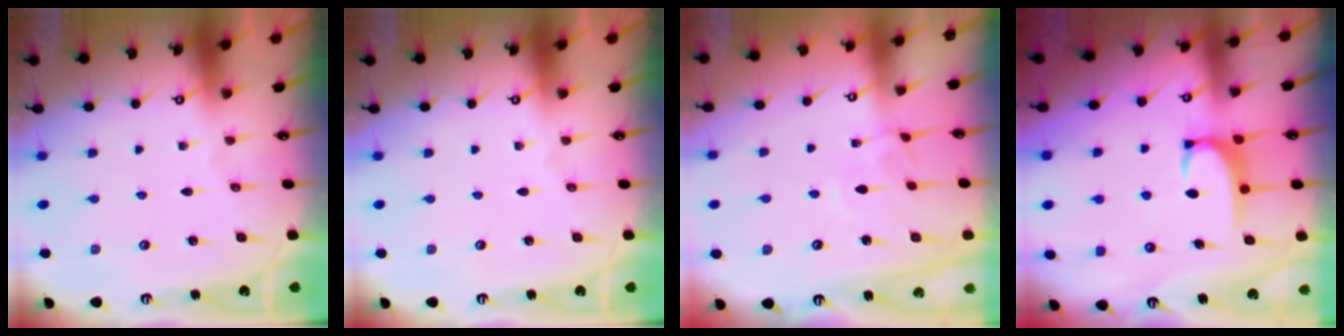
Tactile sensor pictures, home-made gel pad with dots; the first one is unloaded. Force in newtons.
{"total": 0.0}
{"total": 3.0, "press": 3.0, "slide": 0.2}
{"total": 3.6, "press": 3.6, "slide": 0.4}